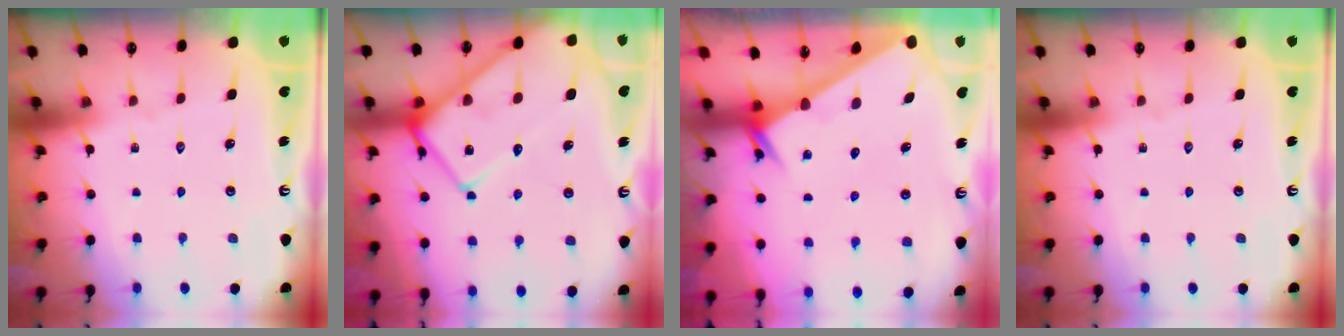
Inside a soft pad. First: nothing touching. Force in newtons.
{"total": 15.8, "press": 15.7, "slide": 1.6}
{"total": 2.2, "press": 2.2, "slide": 0.1}
{"total": 0.0}